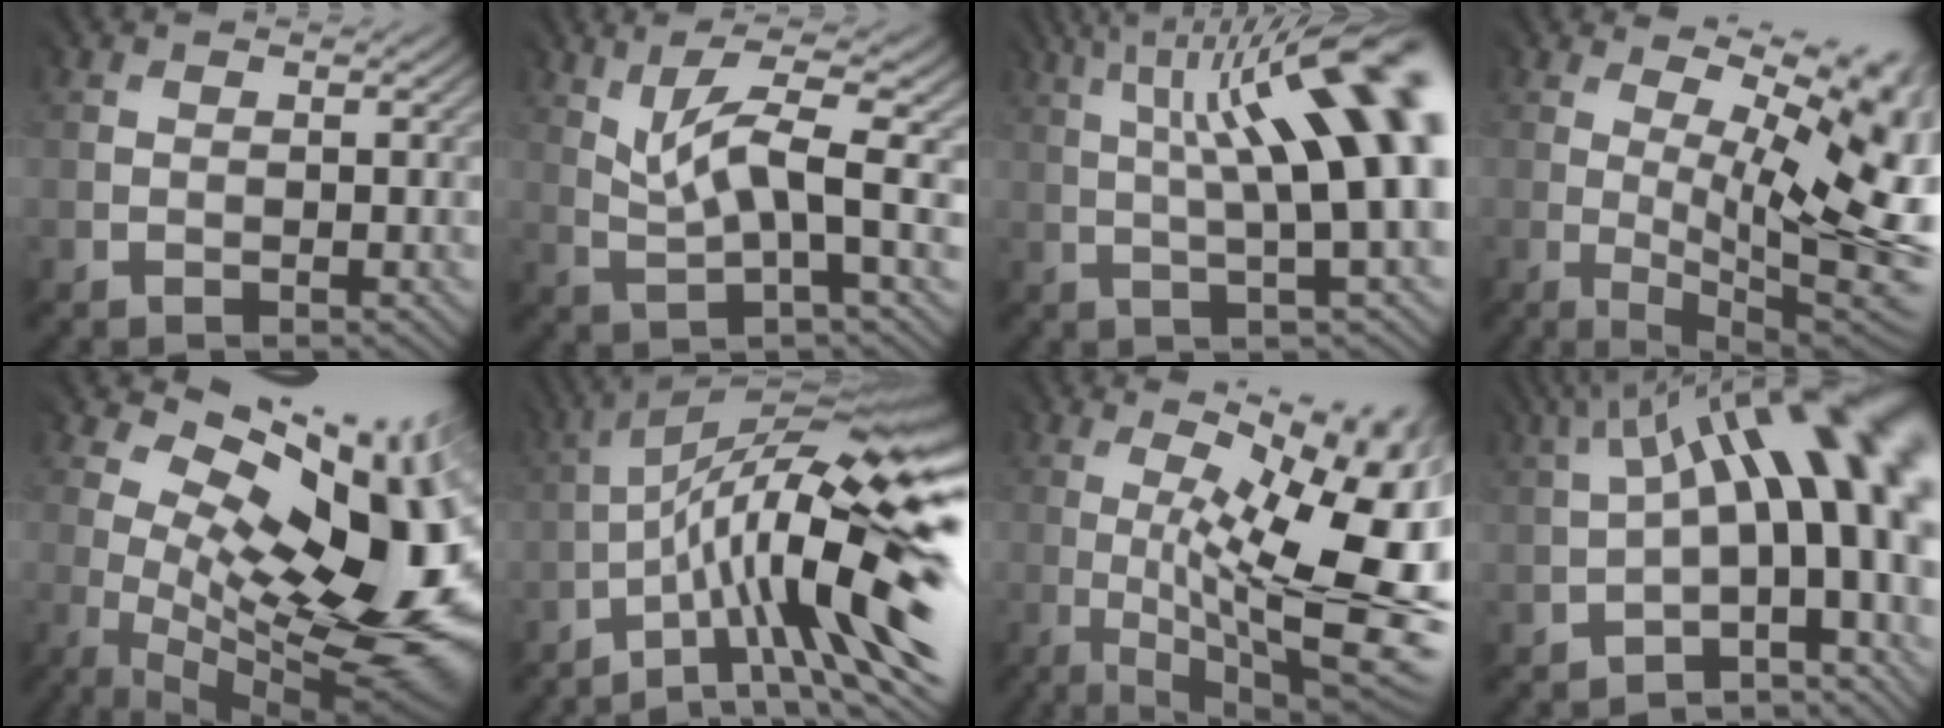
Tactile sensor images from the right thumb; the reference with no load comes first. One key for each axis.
{"total": 7.2, "fx": 2.3, "fy": 1.4, "fz": 6.7, "tx": -0.128, "ty": 0.010, "tz": 0.055}
{"total": 16.9, "fx": 2.9, "fy": 5.0, "fz": 15.9, "tx": -0.223, "ty": 0.042, "tz": 0.057}
{"total": 15.8, "fx": 2.3, "fy": 5.4, "fz": 14.7, "tx": -0.200, "ty": 0.015, "tz": 0.065}
{"total": 17.5, "fx": 1.8, "fy": 8.2, "fz": 15.3, "tx": -0.201, "ty": -0.006, "tz": 0.041}
{"total": 19.5, "fx": -5.5, "fy": 5.7, "fz": 17.8, "tx": -0.273, "ty": 0.002, "tz": -0.090}
{"total": 18.5, "fx": -0.5, "fy": 6.2, "fz": 17.4, "tx": -0.228, "ty": 0.002, "tz": -0.001}
{"total": 14.6, "fx": 1.1, "fy": 5.5, "fz": 13.4, "tx": -0.181, "ty": 0.021, "tz": 0.029}